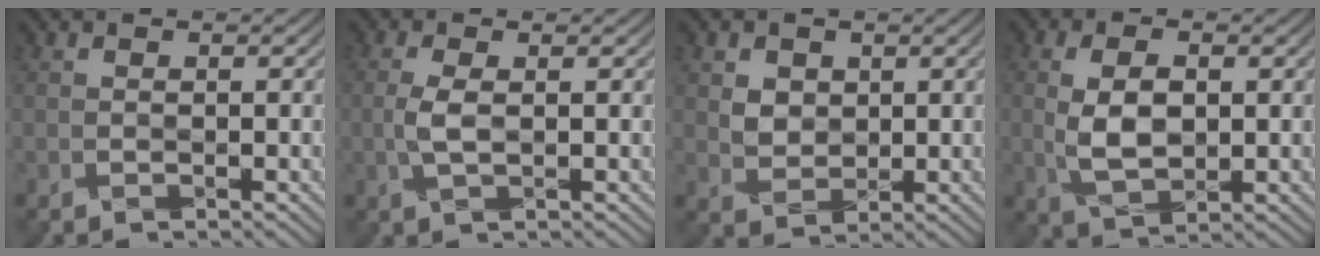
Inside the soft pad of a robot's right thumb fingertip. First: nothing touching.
{"total": 2.0, "force": [-0.2, 0.7, 1.9], "torque": [-0.049, -0.001, -0.002]}
{"total": 2.5, "force": [1.3, 2.1, 0.3], "torque": [-0.019, -0.007, 0.028]}
{"total": 5.1, "force": [0.2, 2.8, 4.3], "torque": [-0.097, -0.006, 0.008]}